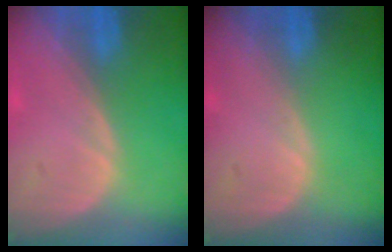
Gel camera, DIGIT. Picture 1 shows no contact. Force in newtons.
{"total": 0.0}